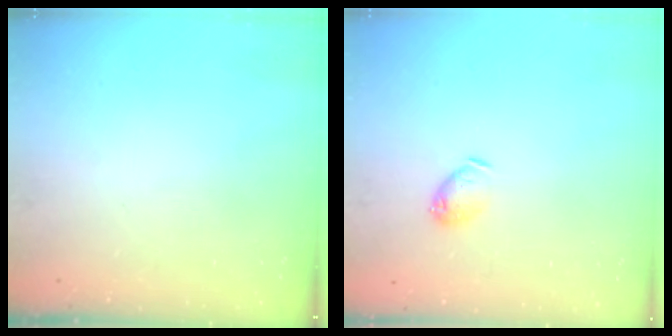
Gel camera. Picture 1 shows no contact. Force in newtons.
{"total": 6.3, "press": 6.3, "slide": 0.5}